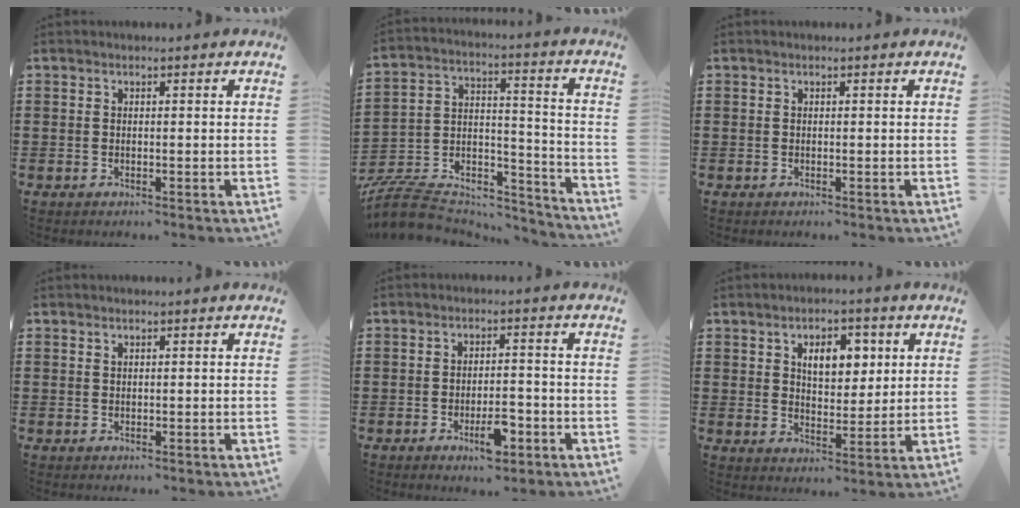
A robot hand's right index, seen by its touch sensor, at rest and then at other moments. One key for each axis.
{"total": 8.8, "fx": -8.1, "fy": 2.7, "fz": 2.3, "tx": -0.054, "ty": 0.008, "tz": -0.160}
{"total": 0.0}
{"total": 0.5, "fx": 0.3, "fy": 0.4, "fz": 0.2, "tx": -0.006, "ty": 0.002, "tz": 0.006}
{"total": 5.1, "fx": -2.5, "fy": 1.7, "fz": 4.1, "tx": -0.070, "ty": 0.003, "tz": -0.044}
{"total": 6.3, "fx": 2.5, "fy": 3.7, "fz": 4.4, "tx": -0.067, "ty": 0.002, "tz": 0.035}